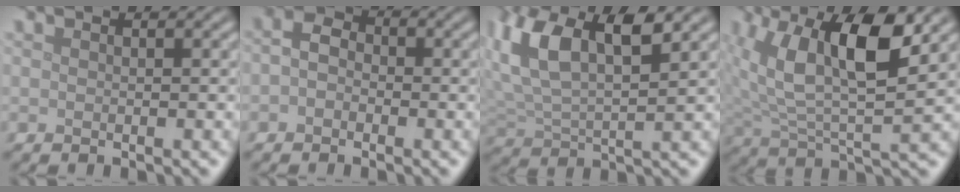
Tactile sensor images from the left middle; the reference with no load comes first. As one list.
[{"total": 2.1, "force": [-0.6, 1.7, 1.1], "torque": [-0.024, 0.003, -0.021]}, {"total": 8.4, "force": [3.9, 3.7, 6.5], "torque": [-0.141, 0.010, 0.067]}, {"total": 9.5, "force": [3.7, 4.1, 7.8], "torque": [-0.158, 0.002, 0.061]}]